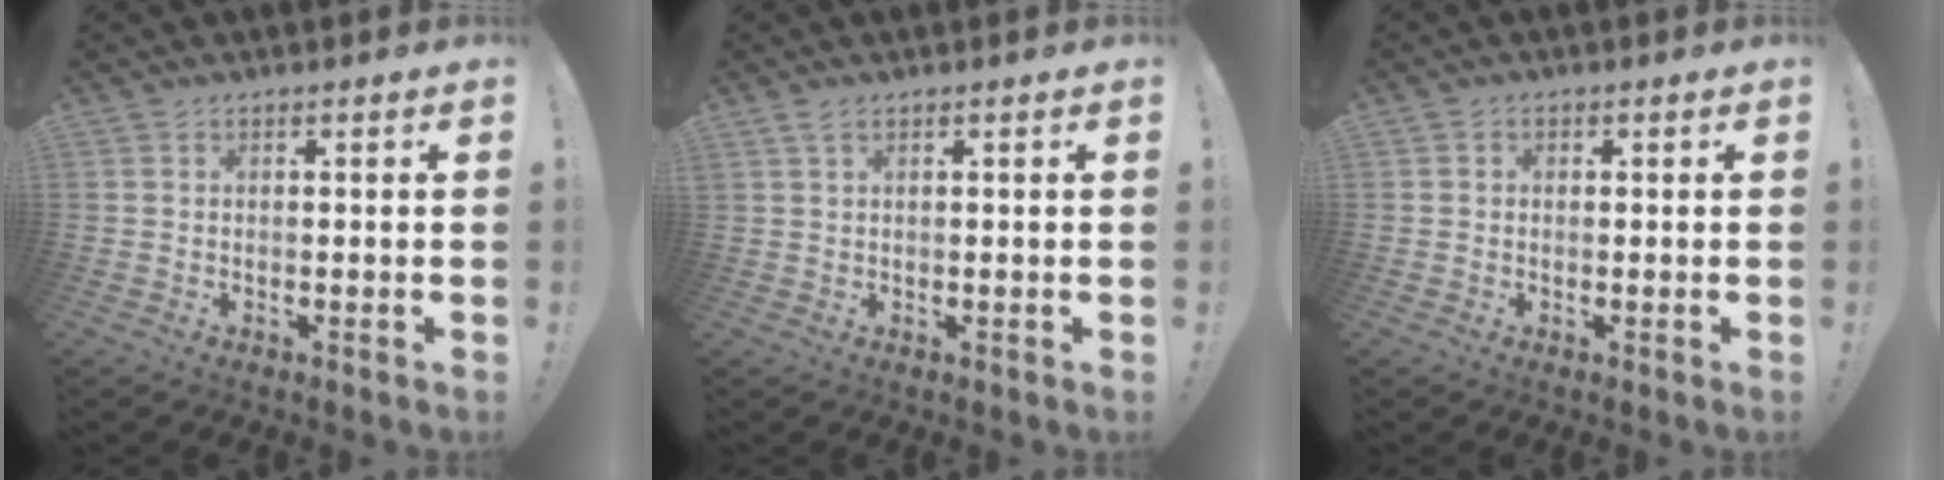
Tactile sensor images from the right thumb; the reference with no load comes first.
{"total": 1.9, "force": [1.2, 0.4, 1.4], "torque": [-0.029, 0.001, 0.021]}
{"total": 1.1, "force": [-0.2, 0.9, 0.4], "torque": [0.000, 0.001, -0.006]}